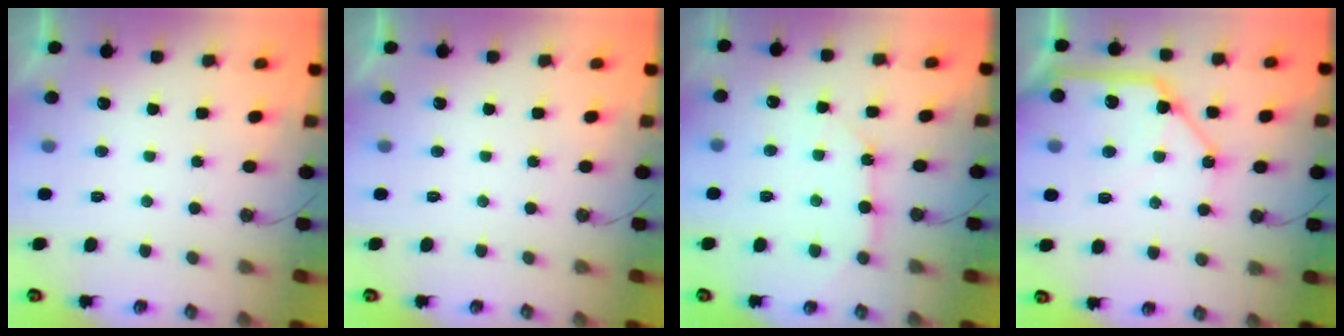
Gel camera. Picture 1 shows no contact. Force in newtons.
{"total": 0.0}
{"total": 9.0, "press": 9.0, "slide": 0.8}
{"total": 19.9, "press": 19.7, "slide": 2.5}